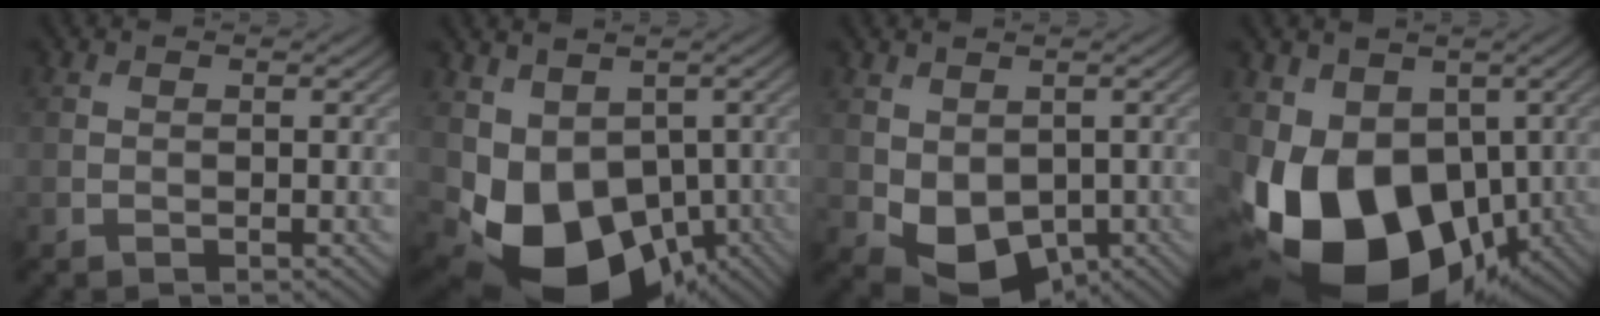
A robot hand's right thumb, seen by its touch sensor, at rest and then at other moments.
{"total": 11.5, "force": [-1.7, 8.8, 7.2], "torque": [-0.134, -0.045, -0.017]}
{"total": 6.1, "force": [-0.9, 4.5, 4.0], "torque": [-0.090, -0.026, -0.008]}
{"total": 17.6, "force": [-4.3, 12.3, 11.8], "torque": [-0.226, -0.025, -0.068]}